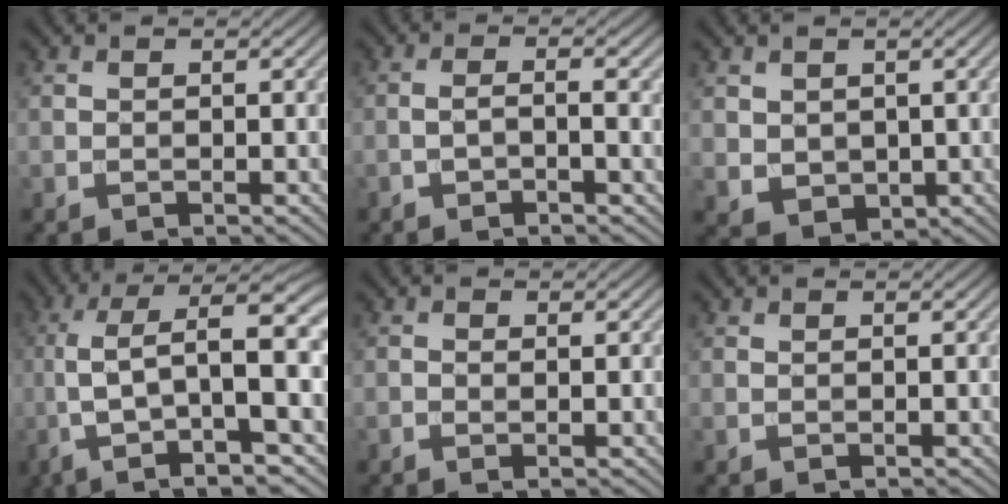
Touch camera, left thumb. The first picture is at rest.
{"total": 3.0, "force": [-0.9, 0.6, 2.8], "torque": [-0.050, 0.003, -0.021]}
{"total": 3.4, "force": [0.9, 2.9, 1.6], "torque": [-0.056, -0.010, 0.025]}
{"total": 15.3, "force": [0.8, 5.5, 14.3], "torque": [-0.276, 0.006, 0.023]}
{"total": 0.9, "force": [-0.2, 0.1, 0.9], "torque": [-0.018, -0.002, -0.004]}
{"total": 0.0}